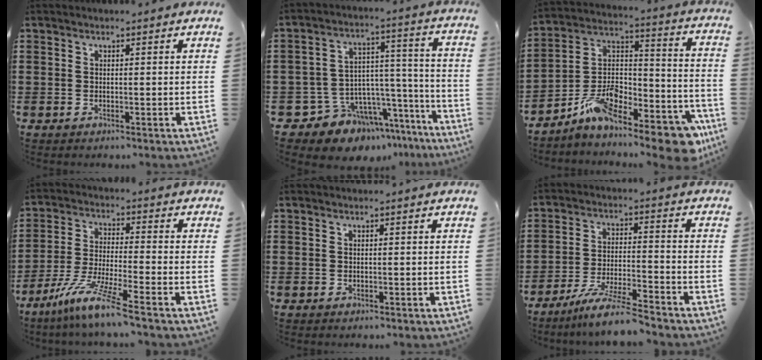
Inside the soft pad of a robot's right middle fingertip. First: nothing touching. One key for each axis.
{"total": 9.6, "fx": -7.9, "fy": 5.3, "fz": 1.3, "tx": -0.038, "ty": 0.014, "tz": -0.141}
{"total": 12.3, "fx": -10.0, "fy": 3.7, "fz": 6.1, "tx": -0.102, "ty": 0.018, "tz": -0.185}
{"total": 8.9, "fx": -6.9, "fy": -0.3, "fz": 5.6, "tx": -0.121, "ty": -0.015, "tz": -0.136}
{"total": 0.0}
{"total": 8.1, "fx": -7.2, "fy": 0.0, "fz": 3.7, "tx": -0.080, "ty": -0.009, "tz": -0.139}